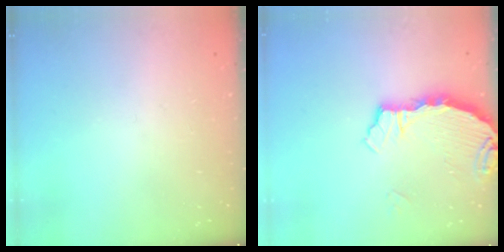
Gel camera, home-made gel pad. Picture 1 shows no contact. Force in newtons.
{"total": 3.3, "press": 3.3, "slide": 0.2}